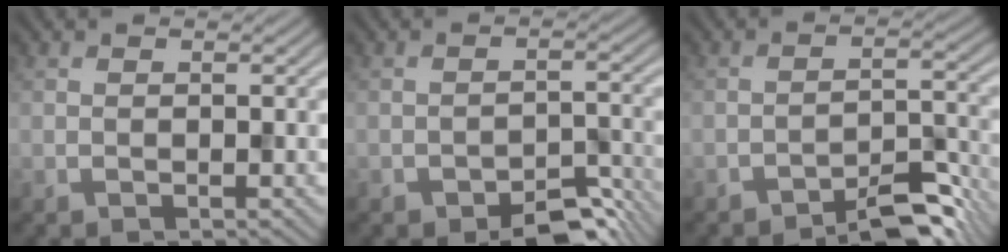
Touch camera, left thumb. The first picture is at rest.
{"total": 5.4, "force": [-4.0, 2.2, 2.9], "torque": [-0.036, 0.004, -0.056]}
{"total": 5.3, "force": [-4.3, 1.2, 2.7], "torque": [-0.033, 0.014, -0.068]}